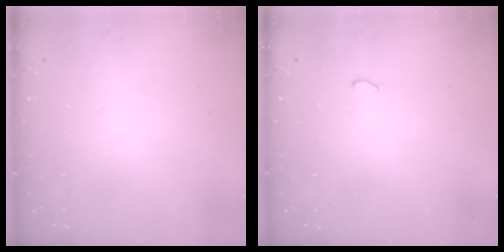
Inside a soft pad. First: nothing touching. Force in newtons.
{"total": 3.7, "press": 2.7, "slide": 2.5}